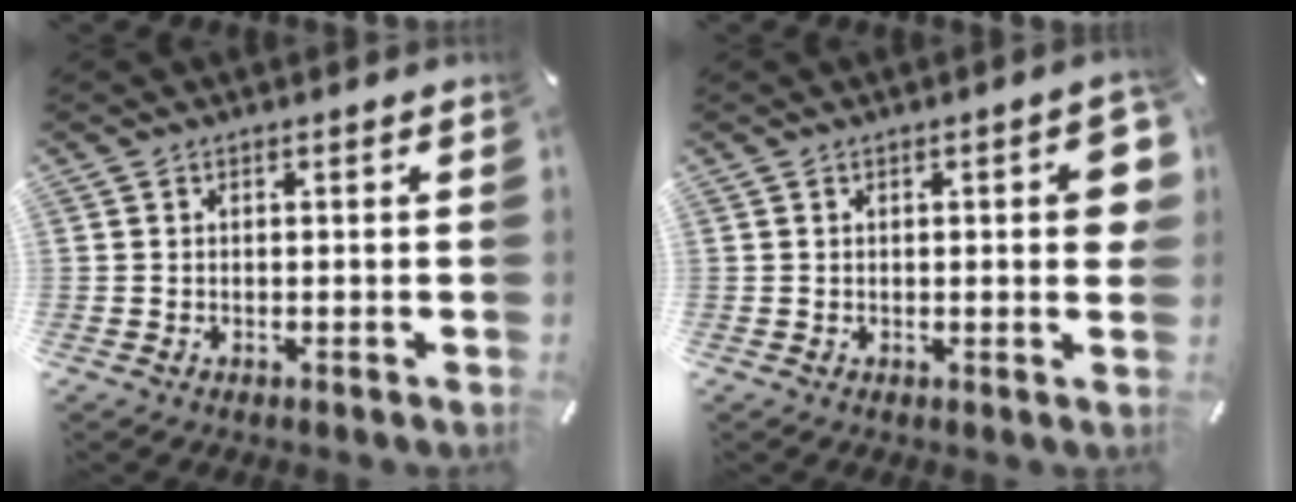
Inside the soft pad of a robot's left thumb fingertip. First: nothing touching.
{"total": 6.2, "force": [0.9, 1.9, 5.9], "torque": [-0.080, -0.002, 0.012]}